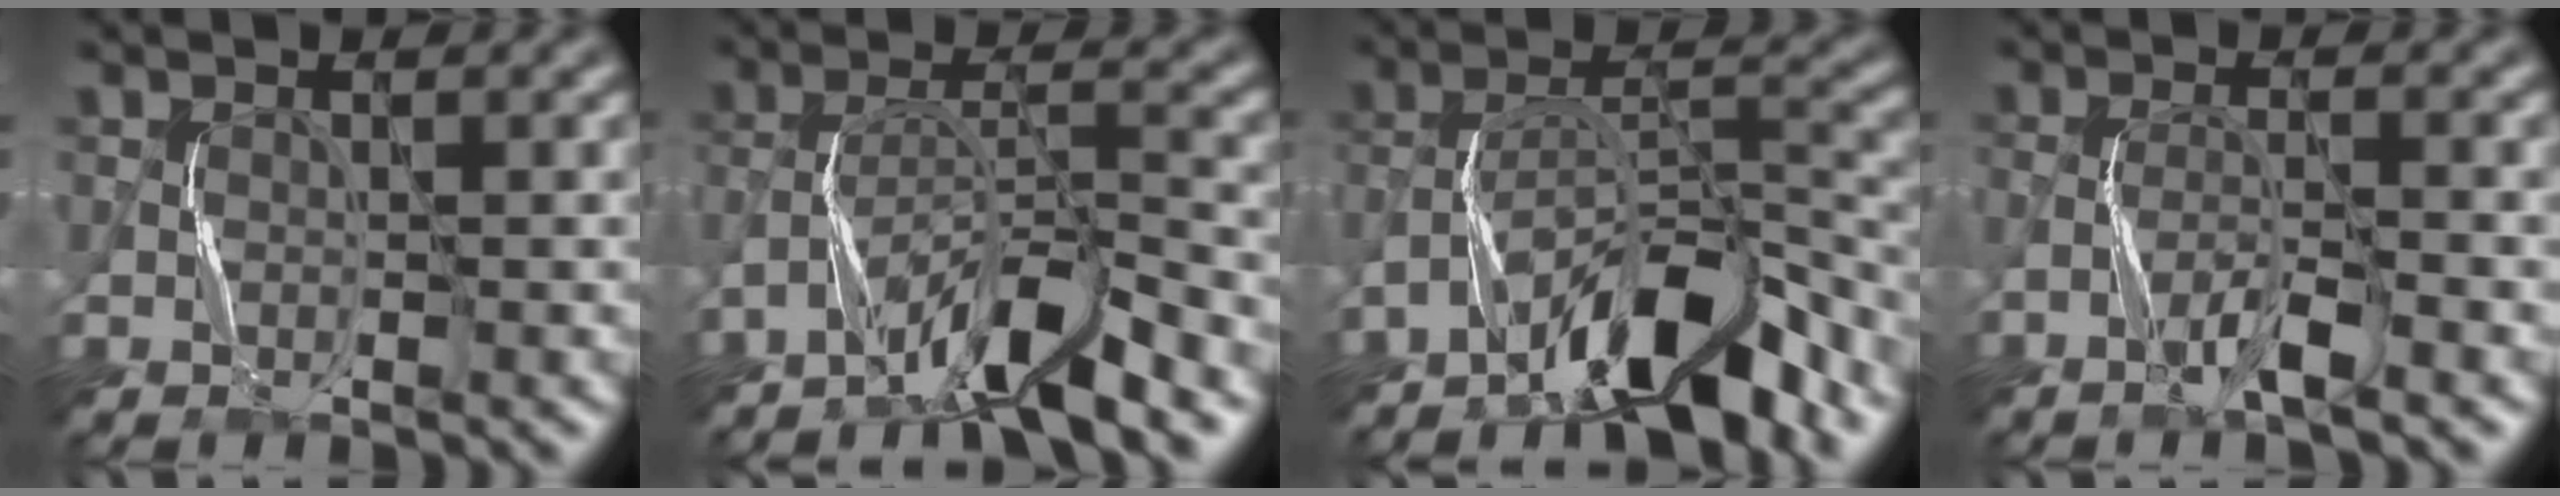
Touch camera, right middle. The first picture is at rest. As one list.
[{"total": 6.7, "force": [-5.2, 0.8, 4.1], "torque": [-0.072, 0.006, -0.098]}, {"total": 8.5, "force": [-6.5, 2.0, 5.1], "torque": [-0.085, 0.011, -0.116]}, {"total": 2.7, "force": [-1.7, 0.2, 2.1], "torque": [-0.043, 0.006, -0.040]}]